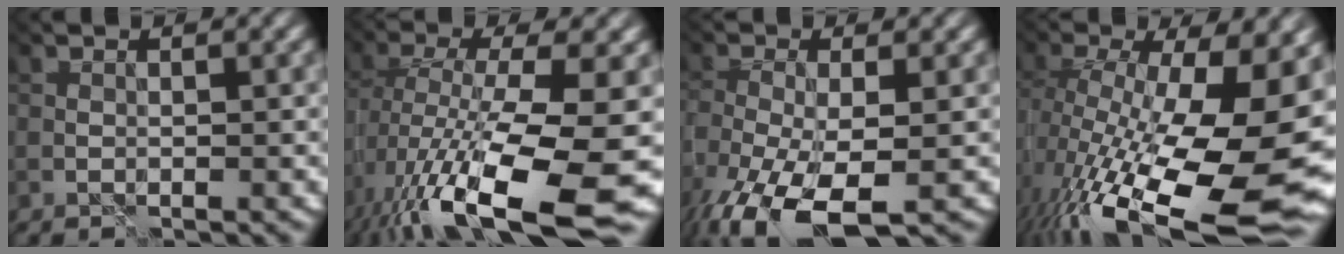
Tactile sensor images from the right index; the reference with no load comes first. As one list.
[{"total": 13.0, "force": [-5.0, 3.4, 11.5], "torque": [-0.212, -0.012, -0.072]}, {"total": 9.3, "force": [-4.9, 4.4, 6.6], "torque": [-0.144, -0.040, -0.081]}, {"total": 16.3, "force": [-5.0, 5.6, 14.5], "torque": [-0.243, -0.013, -0.080]}]